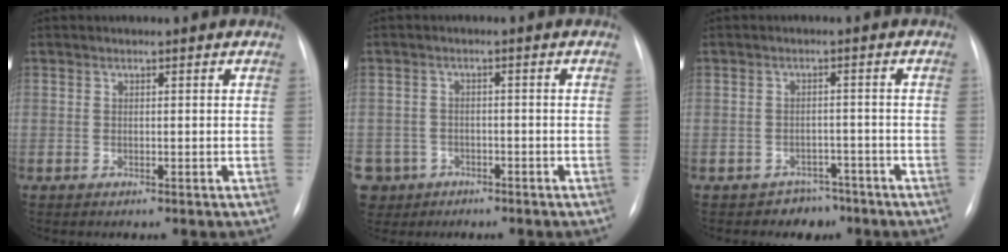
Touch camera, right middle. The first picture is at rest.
{"total": 8.1, "force": [-4.4, 6.7, 1.0], "torque": [-0.041, 0.007, -0.070]}
{"total": 3.6, "force": [-2.7, 2.3, -0.4], "torque": [0.009, 0.014, -0.035]}